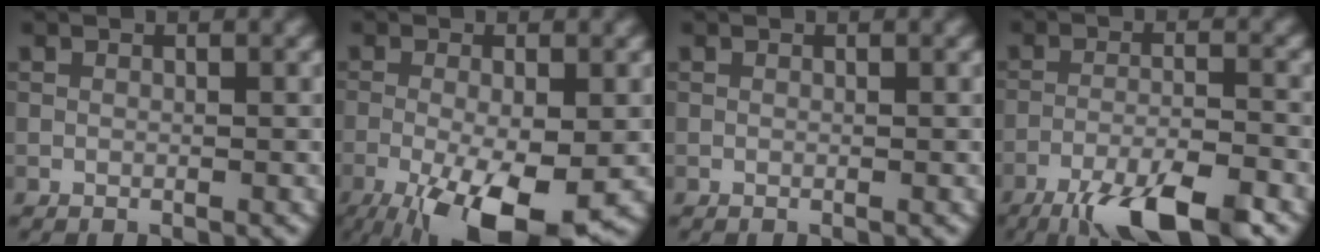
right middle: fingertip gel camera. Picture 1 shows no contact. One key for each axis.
{"total": 9.8, "fx": -4.1, "fy": 3.1, "fz": 8.4, "tx": -0.146, "ty": -0.018, "tz": -0.062}
{"total": 0.0}
{"total": 10.0, "fx": -7.2, "fy": 2.2, "fz": 6.5, "tx": -0.113, "ty": -0.020, "tz": -0.120}